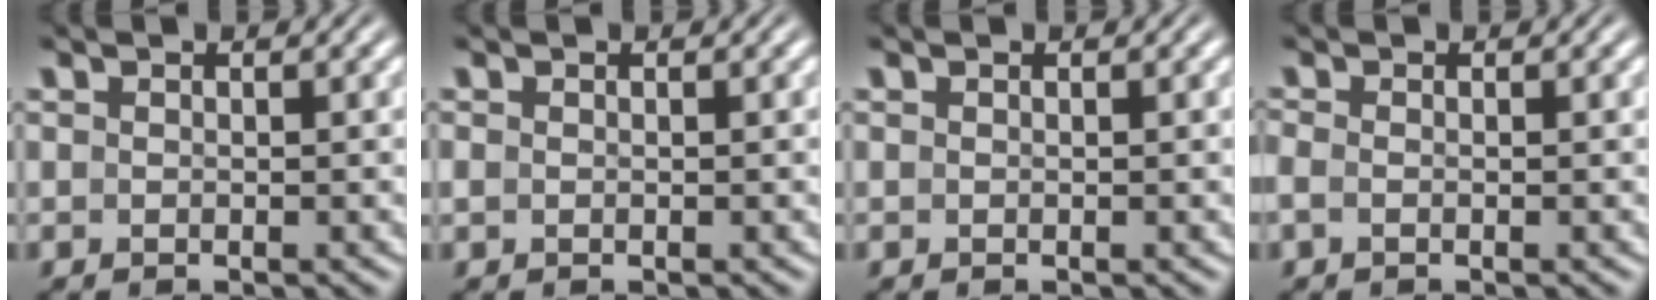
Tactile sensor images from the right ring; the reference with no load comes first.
{"total": 0.7, "force": [-0.3, 0.5, 0.3], "torque": [-0.012, -0.007, 0.000]}
{"total": 0.0}
{"total": 1.3, "force": [-0.6, 0.8, 0.8], "torque": [-0.033, -0.009, -0.008]}